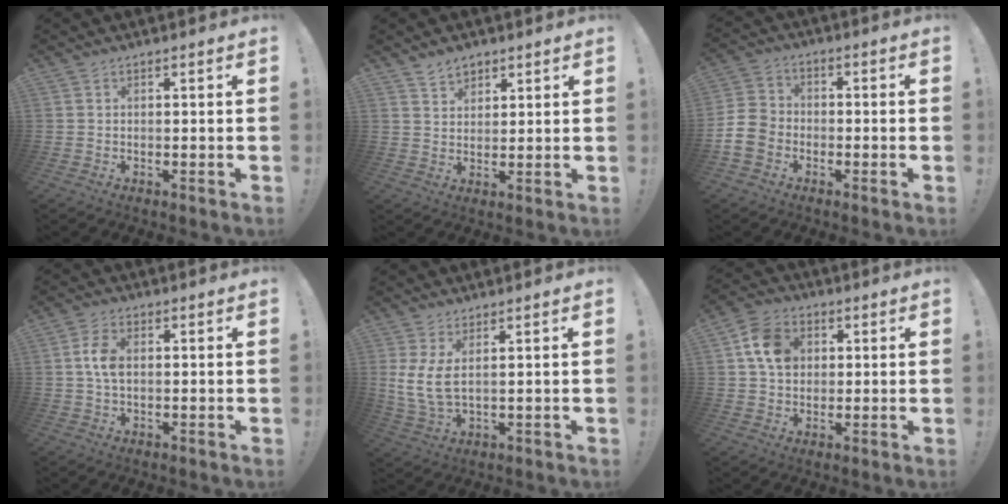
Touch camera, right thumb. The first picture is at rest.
{"total": 4.9, "force": [3.8, 3.0, 1.1], "torque": [-0.007, -0.023, 0.069]}
{"total": 9.2, "force": [-4.6, 6.8, 4.0], "torque": [-0.072, 0.036, -0.084]}
{"total": 5.8, "force": [0.5, 3.5, 4.6], "torque": [-0.093, 0.005, 0.005]}
{"total": 7.5, "force": [2.5, 2.8, 6.6], "torque": [-0.123, -0.023, 0.048]}
{"total": 10.8, "force": [2.6, 8.6, 6.0], "torque": [-0.087, 0.008, 0.055]}